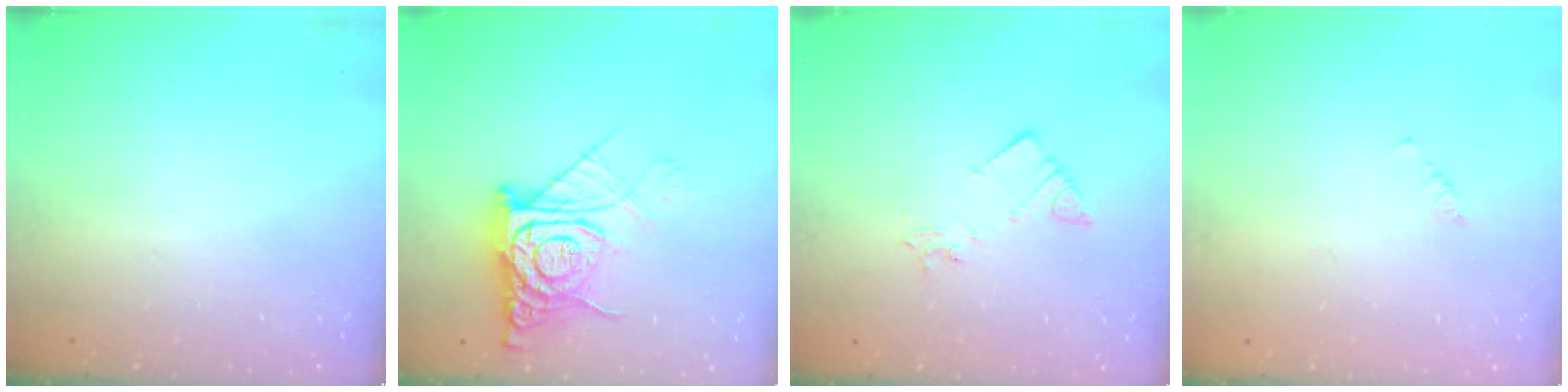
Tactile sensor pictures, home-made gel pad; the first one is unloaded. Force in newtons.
{"total": 13.7, "press": 13.6, "slide": 1.5}
{"total": 2.8, "press": 2.7, "slide": 0.5}
{"total": 0.7, "press": 0.6, "slide": 0.2}